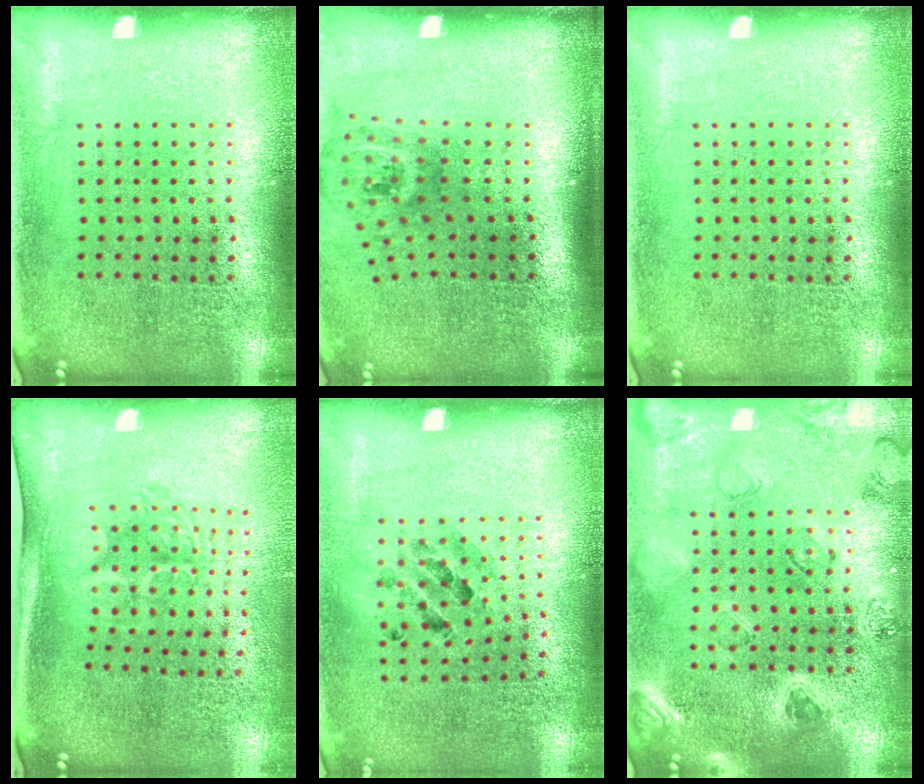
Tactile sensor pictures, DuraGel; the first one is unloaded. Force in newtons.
{"total": 1.9, "press": 1.3, "slide": 1.4}
{"total": 0.0}
{"total": 1.7, "press": 1.3, "slide": 1.1}
{"total": 0.9, "press": 0.9, "slide": 0.1}
{"total": 0.8, "press": 0.7, "slide": 0.3}